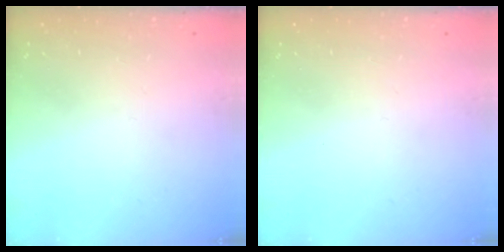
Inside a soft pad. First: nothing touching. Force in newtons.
{"total": 0.0}